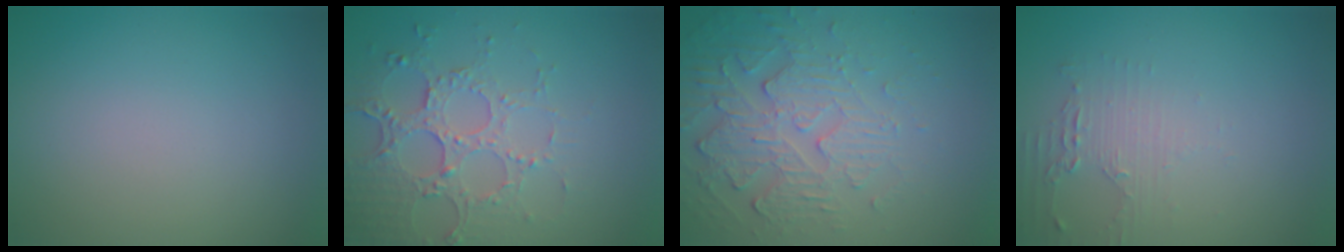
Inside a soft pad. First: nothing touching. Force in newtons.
{"total": 4.5, "press": 3.5, "slide": 2.7}
{"total": 5.8, "press": 3.7, "slide": 4.4}
{"total": 1.7, "press": 1.7, "slide": 0.3}